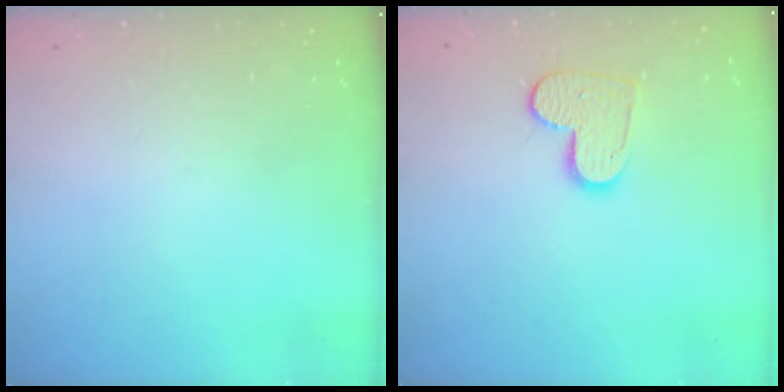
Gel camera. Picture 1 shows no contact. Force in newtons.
{"total": 9.7, "press": 9.7, "slide": 0.5}